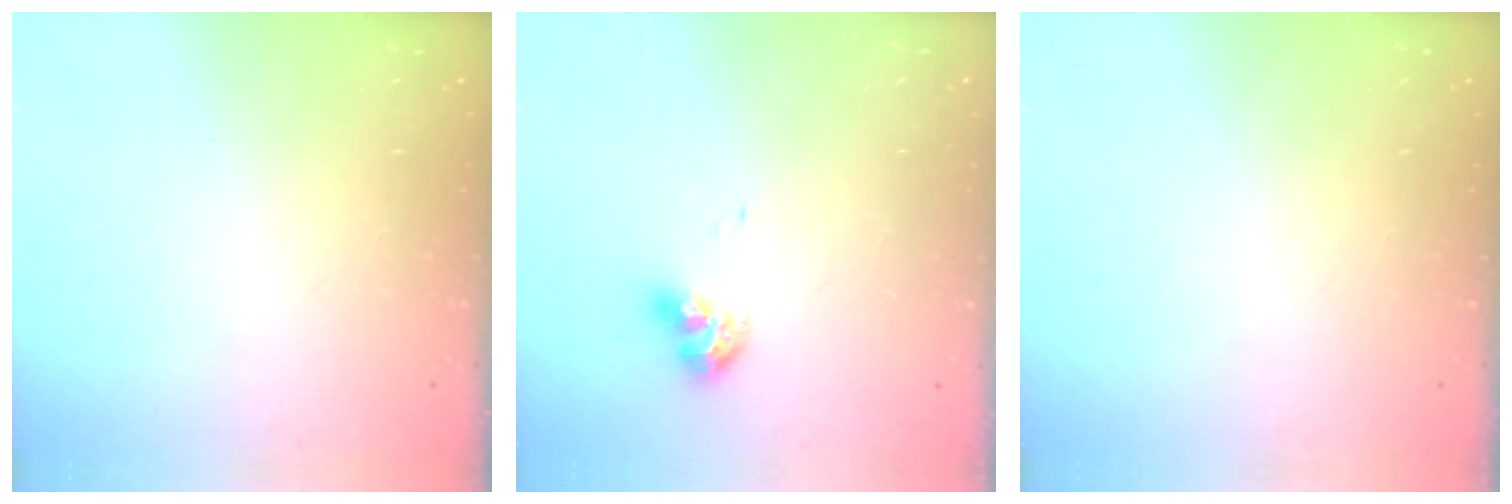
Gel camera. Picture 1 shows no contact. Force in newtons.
{"total": 9.0, "press": 9.0, "slide": 0.9}
{"total": 0.0}